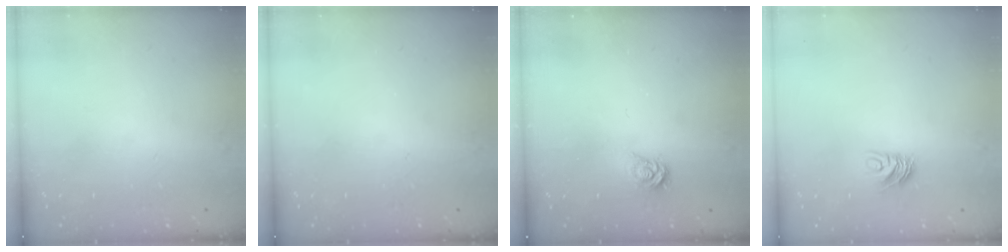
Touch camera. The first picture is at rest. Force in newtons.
{"total": 0.0}
{"total": 3.4, "press": 3.4, "slide": 0.3}
{"total": 6.8, "press": 6.8, "slide": 0.5}